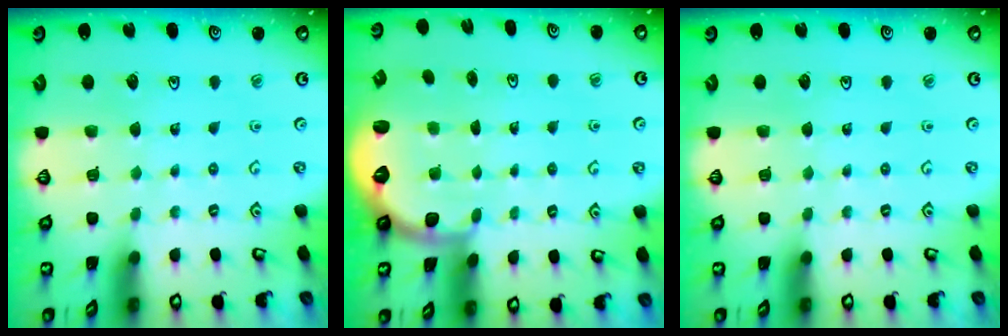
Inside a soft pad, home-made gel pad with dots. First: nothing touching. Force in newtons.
{"total": 2.8, "press": 2.0, "slide": 2.0}
{"total": 0.0}